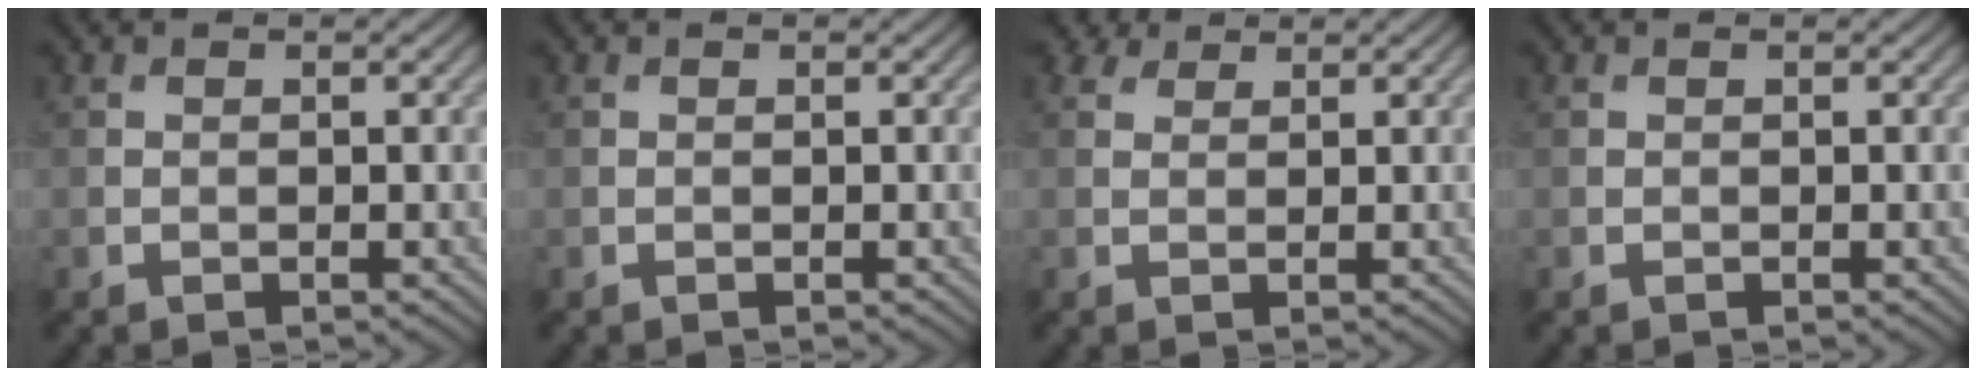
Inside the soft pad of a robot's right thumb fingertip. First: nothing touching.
{"total": 0.0}
{"total": 2.3, "force": [1.8, 1.2, 0.6], "torque": [-0.020, 0.008, 0.031]}
{"total": 0.0}